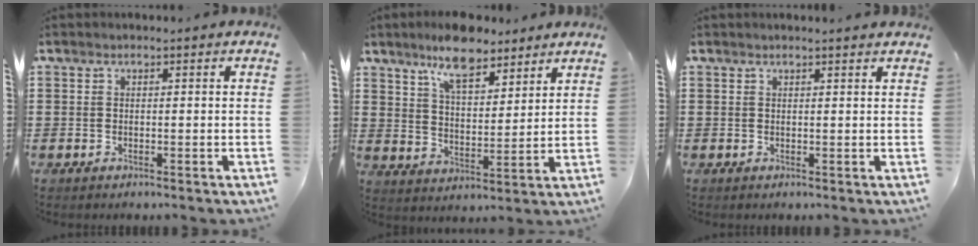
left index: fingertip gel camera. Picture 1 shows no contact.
{"total": 9.3, "force": [7.4, 2.8, 4.8], "torque": [-0.091, -0.018, 0.132]}
{"total": 1.1, "force": [1.0, -0.1, 0.5], "torque": [-0.010, -0.001, 0.020]}